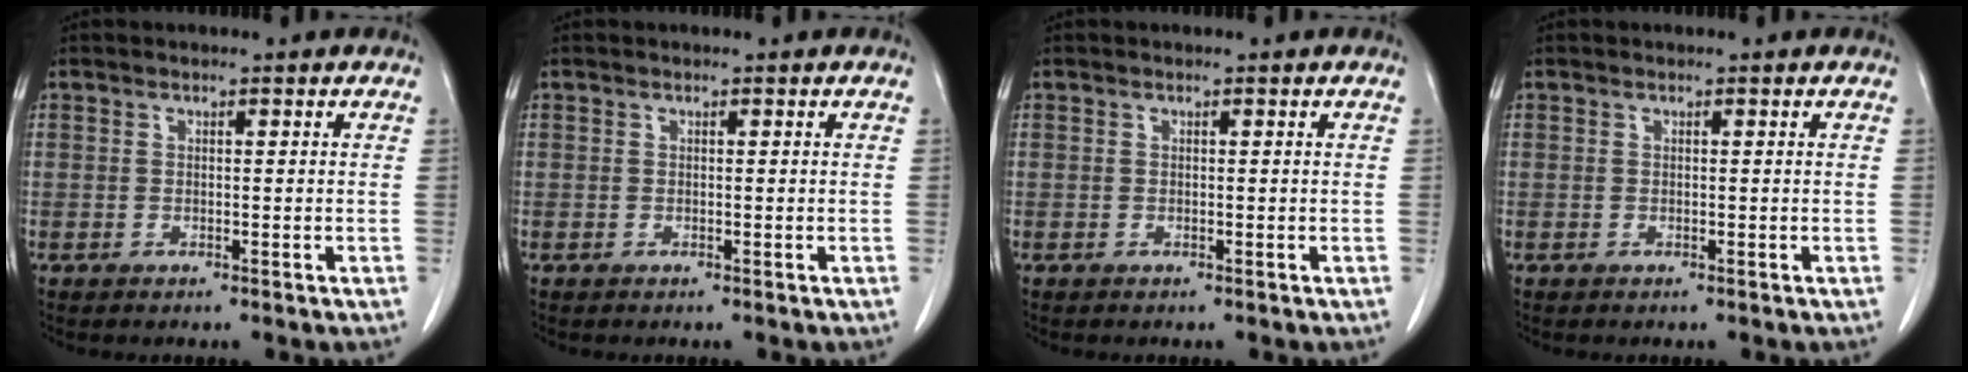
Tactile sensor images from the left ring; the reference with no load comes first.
{"total": 0.0}
{"total": 0.0}
{"total": 0.0}